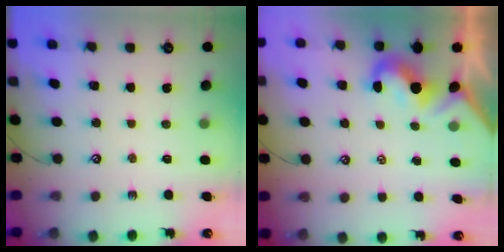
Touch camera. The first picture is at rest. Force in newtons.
{"total": 1.9, "press": 1.7, "slide": 0.8}